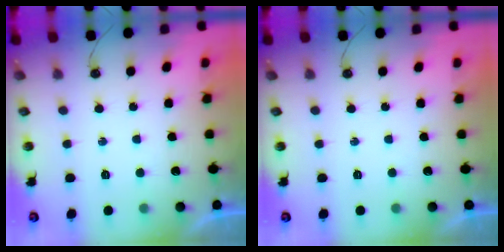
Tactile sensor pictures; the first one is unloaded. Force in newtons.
{"total": 0.0}